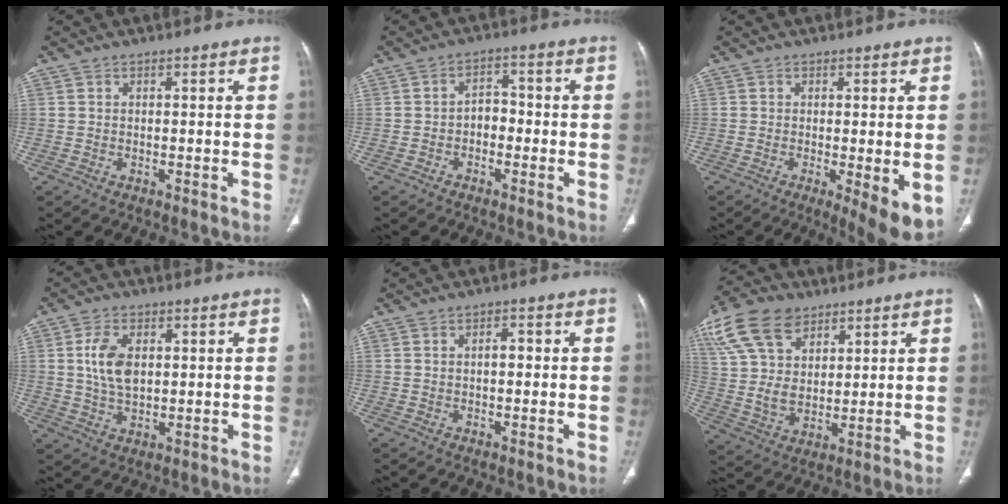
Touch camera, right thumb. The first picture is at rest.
{"total": 3.6, "force": [-1.2, 2.6, 2.2], "torque": [-0.015, 0.021, -0.030]}
{"total": 7.6, "force": [-1.9, 2.0, 7.1], "torque": [-0.100, -0.023, -0.027]}
{"total": 7.2, "force": [1.4, 4.3, 5.7], "torque": [-0.106, -0.006, 0.027]}
{"total": 1.6, "force": [-0.1, 0.9, 1.4], "torque": [-0.017, 0.006, -0.004]}
{"total": 16.6, "force": [8.8, 10.5, 9.4], "torque": [-0.179, -0.011, 0.172]}